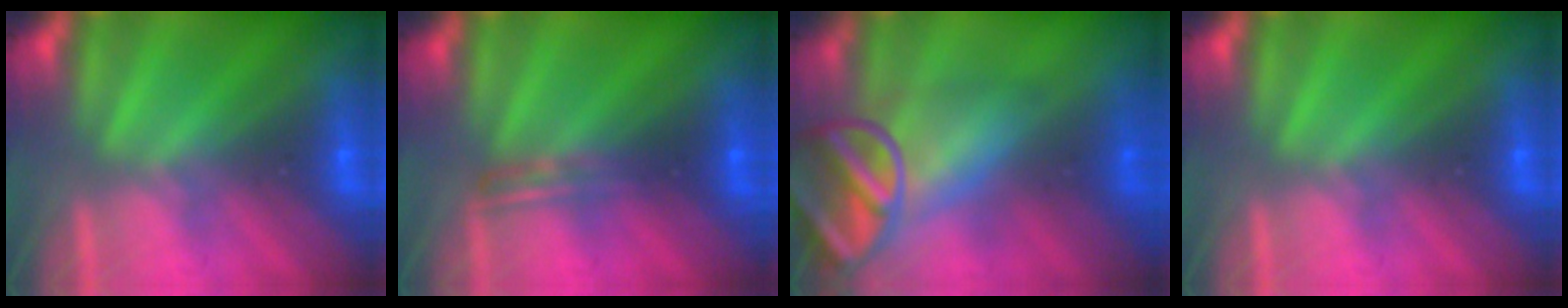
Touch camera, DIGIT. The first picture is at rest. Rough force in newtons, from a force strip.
{"total": 2.4}
{"total": 6.7}
{"total": 0.0}